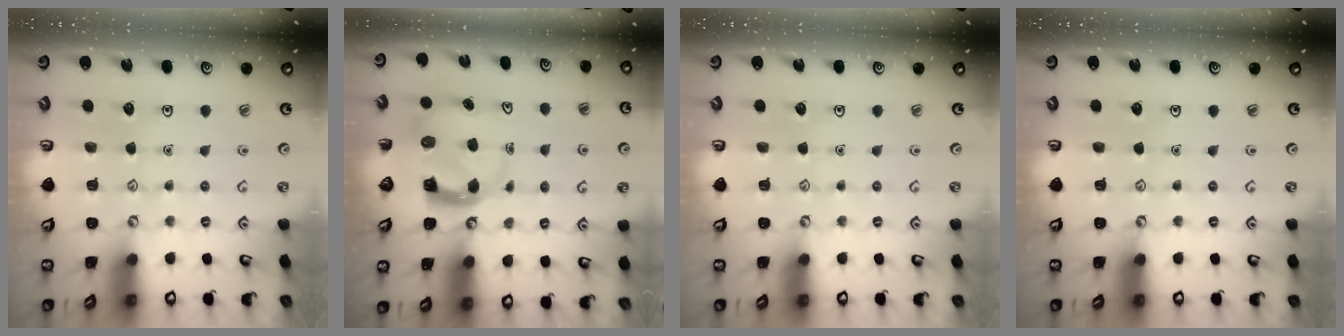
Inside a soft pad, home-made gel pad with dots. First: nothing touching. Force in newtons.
{"total": 3.9, "press": 3.8, "slide": 0.6}
{"total": 0.0}
{"total": 0.0}